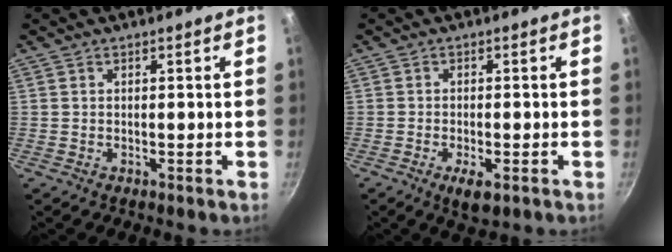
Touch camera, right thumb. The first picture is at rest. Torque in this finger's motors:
{"motor_torque": [-0.21, 0.32, -0.10, 0.01, 0.11]}